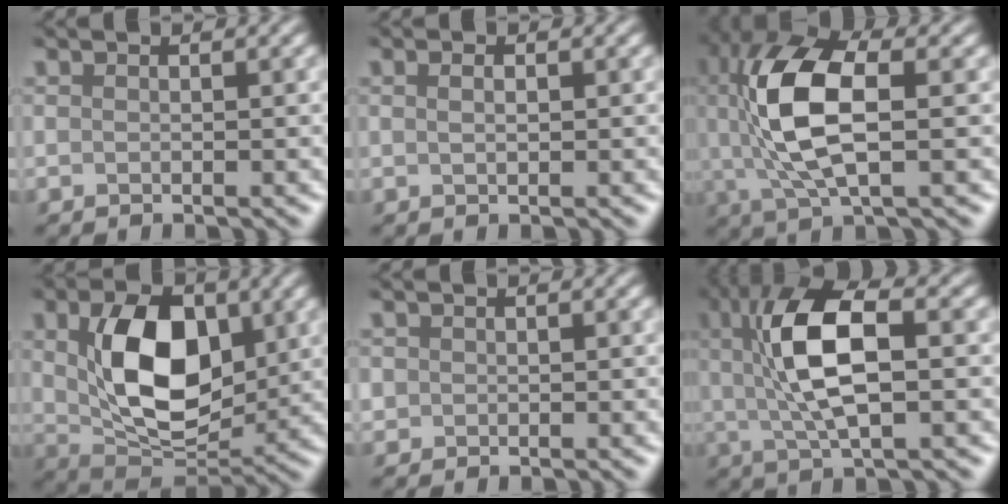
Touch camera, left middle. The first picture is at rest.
{"total": 0.7, "force": [0.4, 0.2, 0.5], "torque": [-0.008, 0.010, 0.007]}
{"total": 9.2, "force": [0.9, 4.1, 8.2], "torque": [-0.189, 0.010, 0.020]}
{"total": 8.9, "force": [1.8, 5.4, 6.9], "torque": [-0.134, 0.001, 0.037]}
{"total": 0.8, "force": [0.1, 0.5, -0.6], "torque": [0.013, 0.002, 0.011]}
{"total": 8.0, "force": [1.2, 3.0, 7.4], "torque": [-0.153, 0.018, 0.020]}